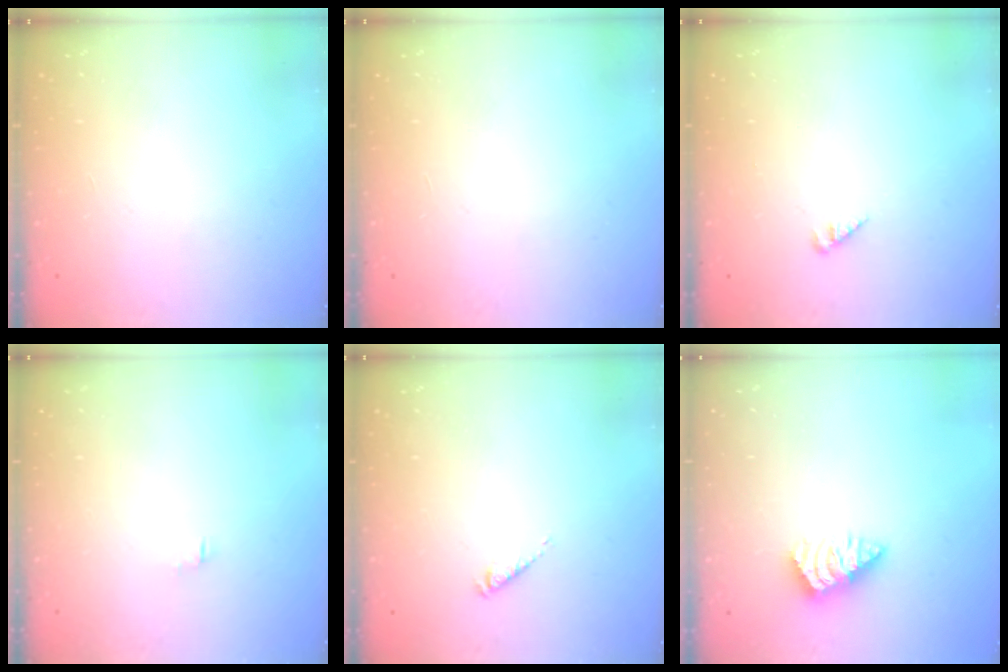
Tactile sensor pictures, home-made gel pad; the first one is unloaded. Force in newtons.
{"total": 0.0}
{"total": 3.0, "press": 2.9, "slide": 0.3}
{"total": 0.0}
{"total": 1.1, "press": 1.0, "slide": 0.2}
{"total": 2.8, "press": 2.7, "slide": 0.5}